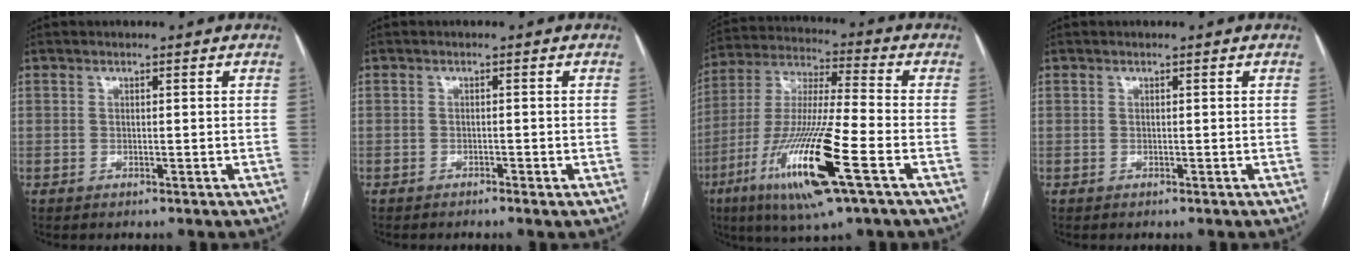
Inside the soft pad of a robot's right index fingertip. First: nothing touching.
{"total": 1.0, "force": [-0.7, 0.1, 0.7], "torque": [-0.013, 0.000, -0.013]}
{"total": 19.0, "force": [-7.8, 1.1, 17.2], "torque": [-0.366, -0.032, -0.145]}
{"total": 0.0}